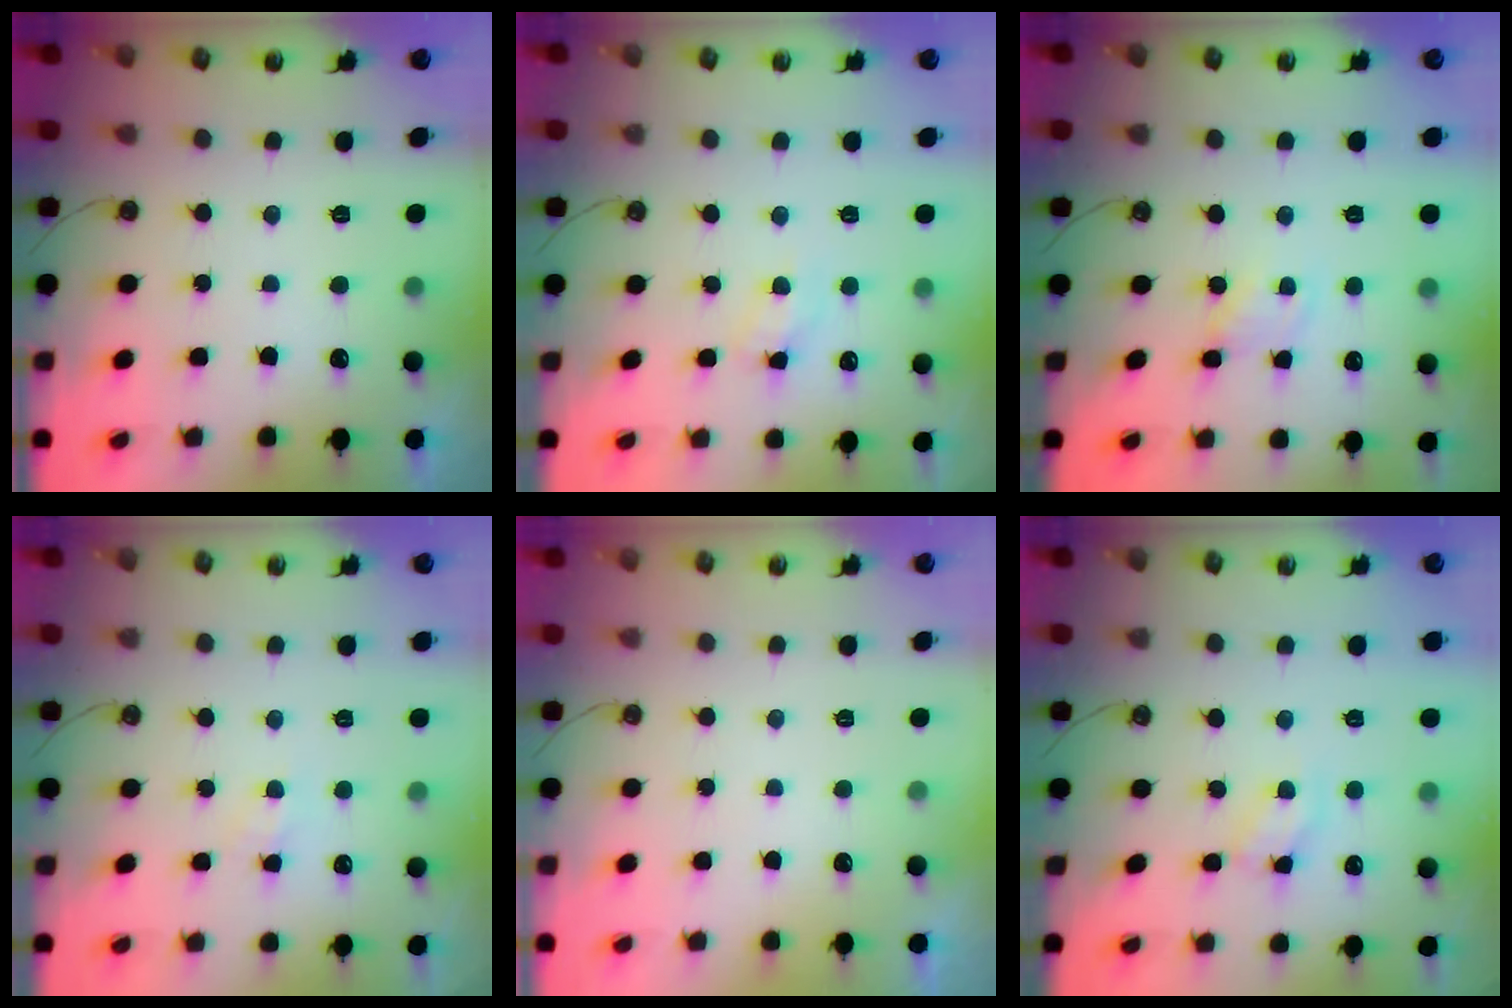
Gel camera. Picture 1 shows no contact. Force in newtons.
{"total": 5.9, "press": 5.9, "slide": 0.7}
{"total": 1.5, "press": 1.4, "slide": 0.2}
{"total": 5.0, "press": 4.9, "slide": 0.7}
{"total": 0.0}
{"total": 5.2, "press": 5.2, "slide": 0.3}